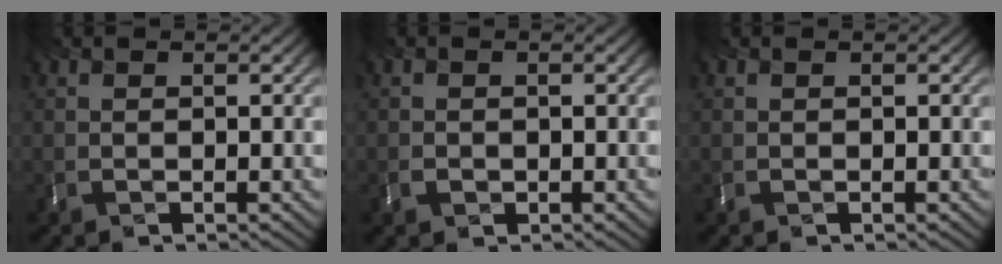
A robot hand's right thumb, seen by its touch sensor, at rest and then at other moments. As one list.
[{"total": 1.1, "force": [-0.7, 0.8, 0.1], "torque": [-0.002, -0.007, -0.020]}, {"total": 0.0}]